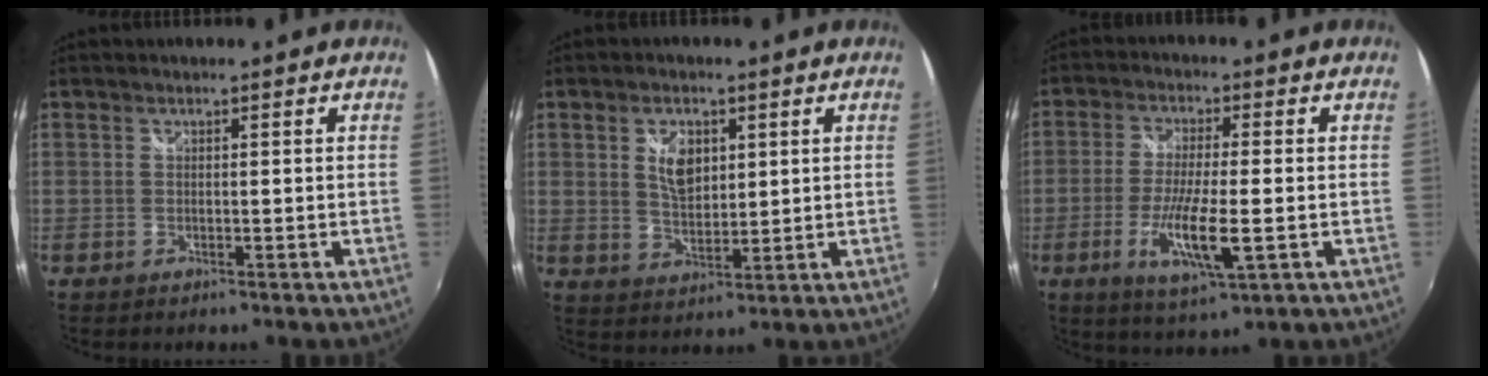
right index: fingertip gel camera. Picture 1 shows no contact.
{"total": 6.2, "force": [2.0, 3.6, 4.6], "torque": [-0.079, 0.003, 0.039]}
{"total": 10.3, "force": [-3.1, 1.6, 9.7], "torque": [-0.190, -0.019, -0.056]}